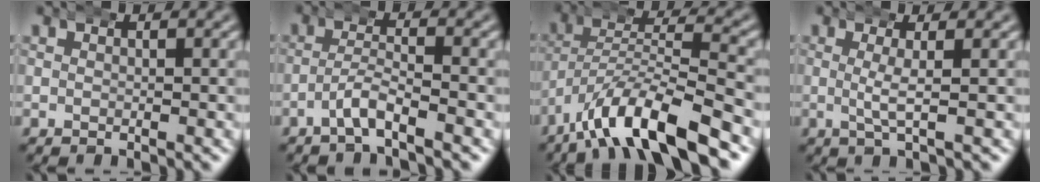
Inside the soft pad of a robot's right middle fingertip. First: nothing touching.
{"total": 2.6, "force": [-2.1, 0.2, 1.5], "torque": [-0.020, 0.008, -0.046]}
{"total": 7.6, "force": [-4.9, 2.5, 5.3], "torque": [-0.096, -0.011, -0.079]}
{"total": 2.6, "force": [0.5, 0.1, 2.6], "torque": [-0.045, 0.002, 0.009]}